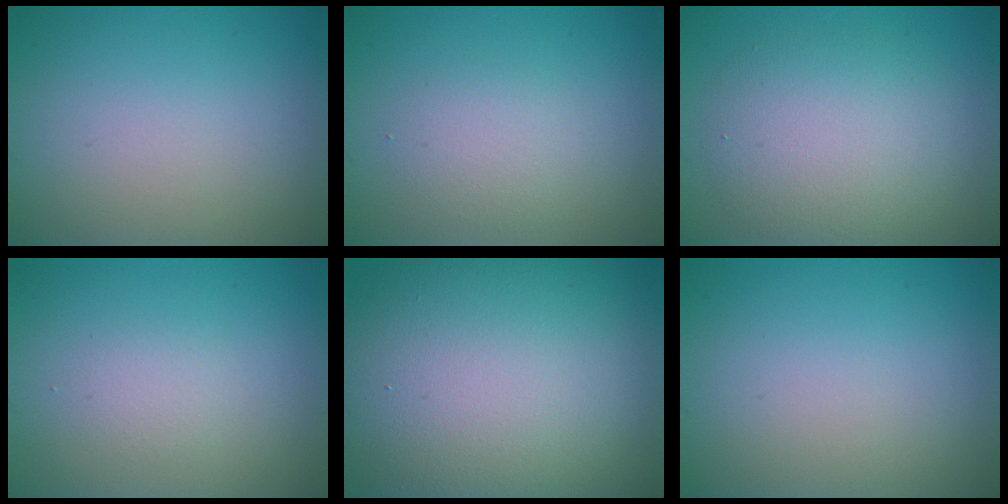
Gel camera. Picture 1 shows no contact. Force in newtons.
{"total": 2.0, "press": 2.0, "slide": 0.1}
{"total": 5.3, "press": 5.3, "slide": 0.1}
{"total": 1.2, "press": 1.2, "slide": 0.0}
{"total": 17.9, "press": 17.9, "slide": 1.2}
{"total": 0.0}